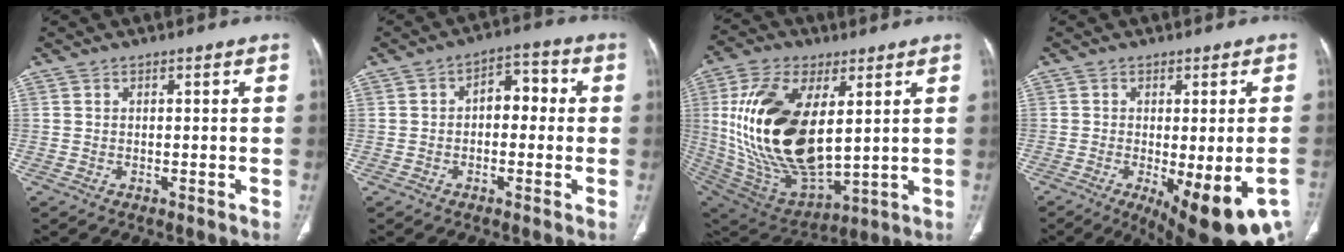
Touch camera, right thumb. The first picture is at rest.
{"total": 6.2, "force": [0.0, 4.0, 4.8], "torque": [-0.045, 0.026, -0.011]}
{"total": 26.2, "force": [4.4, 13.5, 22.0], "torque": [-0.427, -0.030, 0.095]}
{"total": 16.1, "force": [-7.2, 5.1, 13.5], "torque": [-0.139, -0.012, -0.088]}